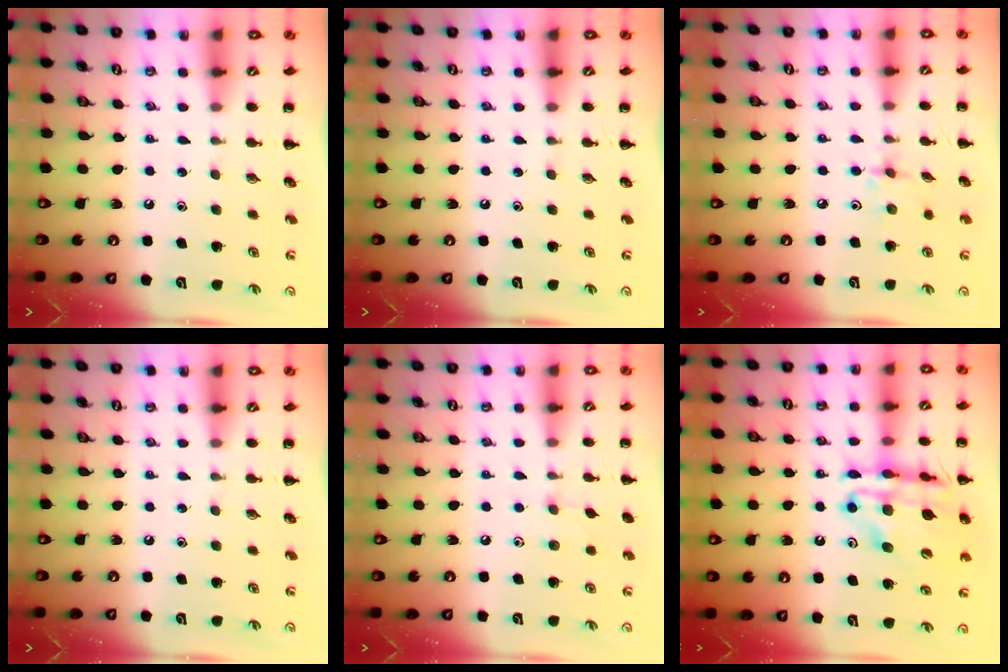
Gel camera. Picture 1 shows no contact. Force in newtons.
{"total": 0.0}
{"total": 2.2, "press": 2.2, "slide": 0.5}
{"total": 0.0}
{"total": 4.4, "press": 4.1, "slide": 1.6}
{"total": 19.3, "press": 18.8, "slide": 4.2}